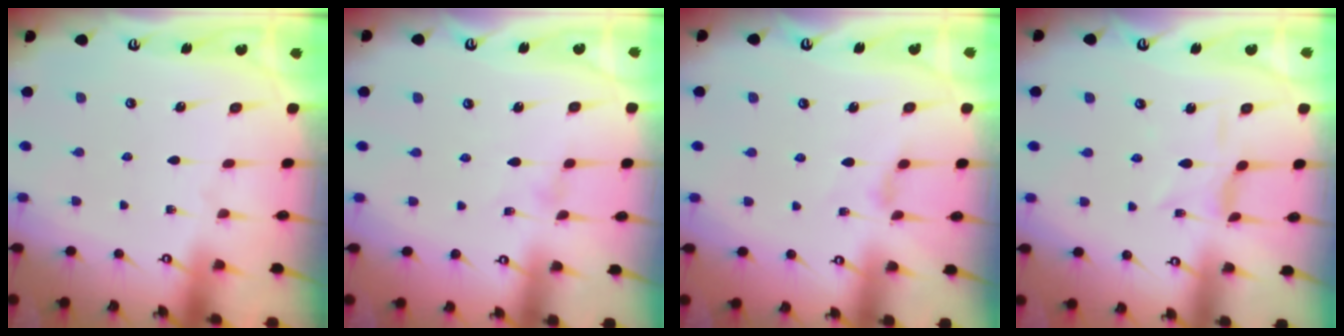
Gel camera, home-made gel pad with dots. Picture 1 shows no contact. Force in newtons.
{"total": 0.0}
{"total": 3.3, "press": 3.3, "slide": 0.5}
{"total": 2.4, "press": 2.4, "slide": 0.6}